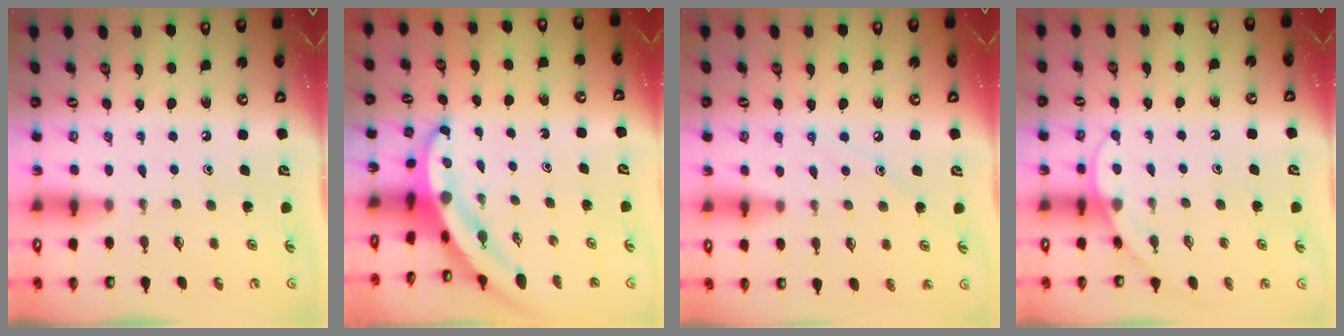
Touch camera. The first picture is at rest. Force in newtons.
{"total": 4.6, "press": 4.6, "slide": 0.4}
{"total": 6.8, "press": 6.7, "slide": 0.7}
{"total": 6.5, "press": 6.5, "slide": 0.5}